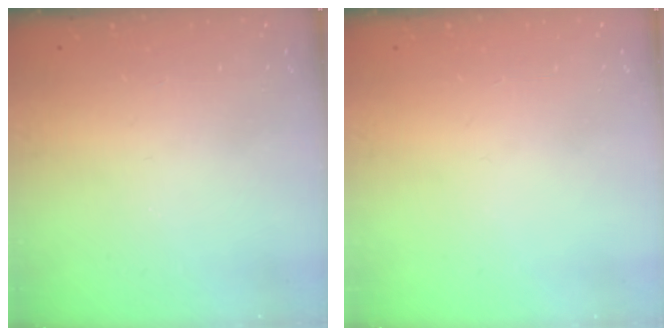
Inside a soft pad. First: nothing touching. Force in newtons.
{"total": 0.0}